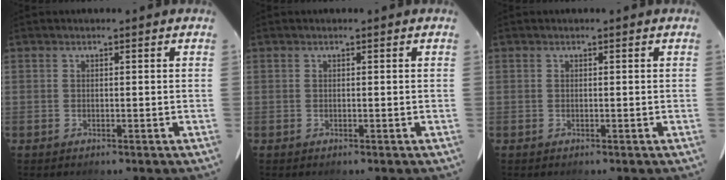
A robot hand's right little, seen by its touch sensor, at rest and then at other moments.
{"total": 0.0}
{"total": 0.0}